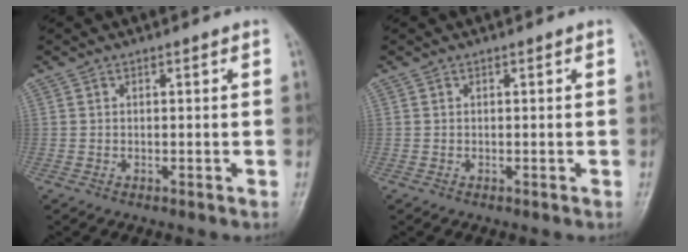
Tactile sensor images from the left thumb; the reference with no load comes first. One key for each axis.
{"total": 0.0}